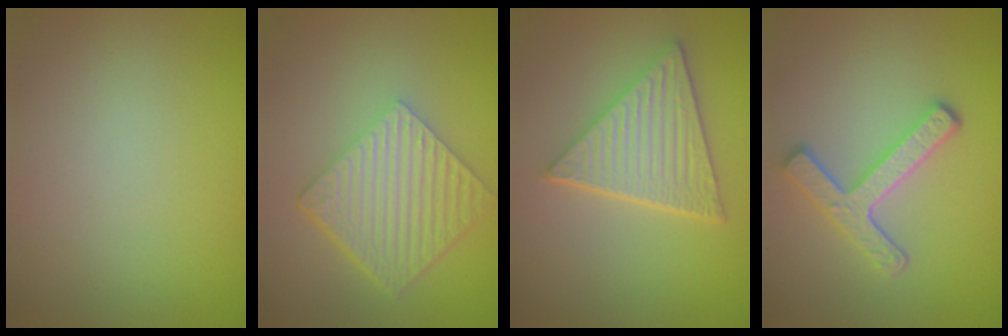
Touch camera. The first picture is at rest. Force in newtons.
{"total": 6.2, "press": 4.3, "slide": 4.4}
{"total": 5.5, "press": 4.5, "slide": 3.2}
{"total": 3.7, "press": 3.1, "slide": 2.0}